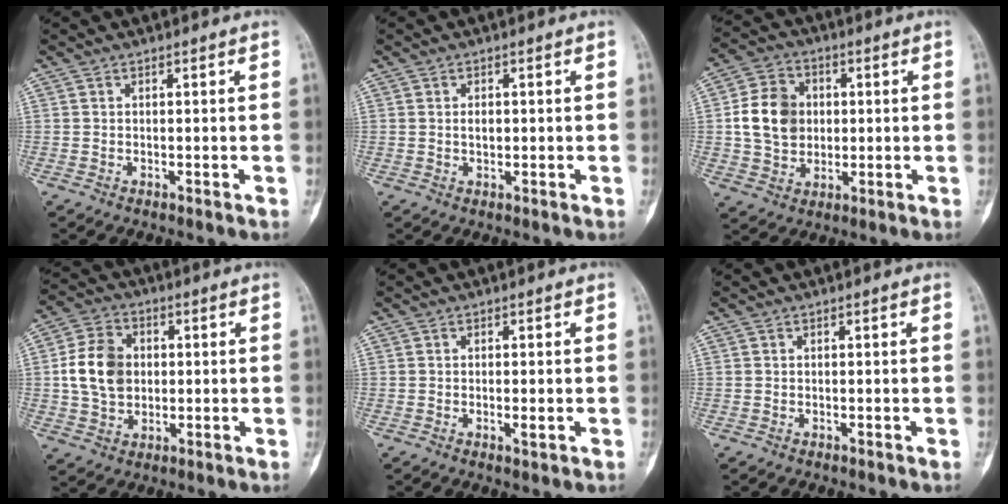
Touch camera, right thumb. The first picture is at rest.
{"total": 1.5, "force": [0.1, 1.0, 1.2], "torque": [-0.013, 0.000, 0.002]}
{"total": 11.3, "force": [0.8, 9.3, 6.4], "torque": [-0.093, 0.007, 0.014]}
{"total": 10.9, "force": [0.7, 8.4, 6.9], "torque": [-0.109, 0.009, 0.010]}
{"total": 1.6, "force": [-0.3, 0.5, 1.5], "torque": [-0.030, -0.006, -0.005]}
{"total": 0.0}